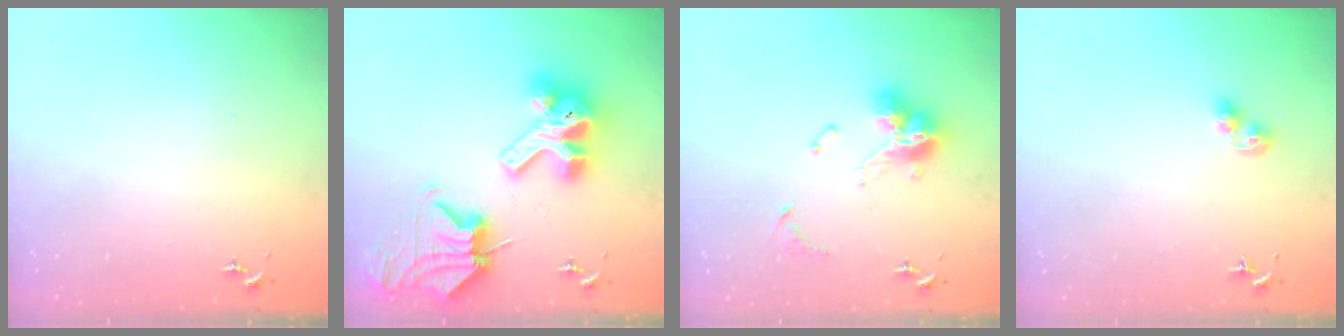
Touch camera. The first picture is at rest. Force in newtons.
{"total": 17.7, "press": 17.6, "slide": 2.0}
{"total": 13.9, "press": 13.9, "slide": 0.9}
{"total": 6.1, "press": 6.1, "slide": 0.6}